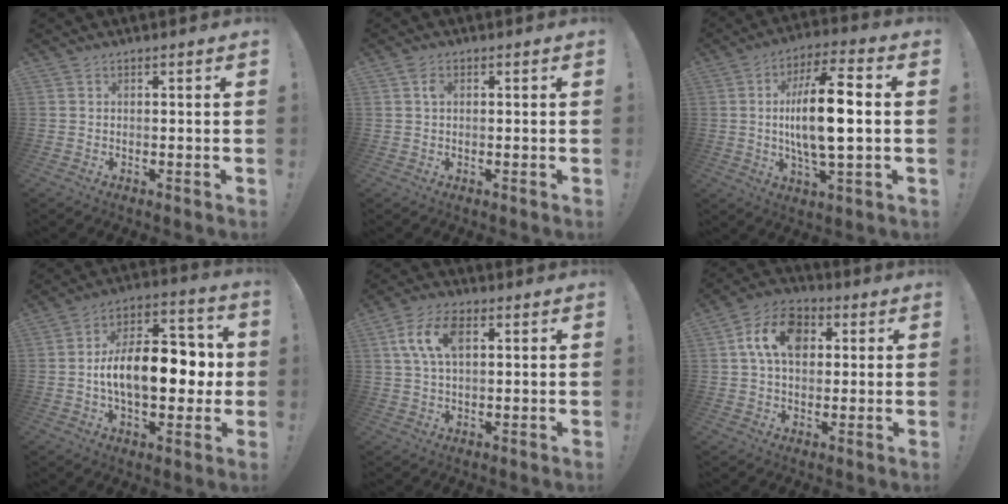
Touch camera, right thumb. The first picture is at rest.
{"total": 1.9, "force": [0.6, 1.1, 1.5], "torque": [-0.032, 0.004, 0.010]}
{"total": 16.4, "force": [0.3, 5.1, 15.5], "torque": [-0.283, -0.003, -0.013]}
{"total": 18.0, "force": [-1.3, 9.8, 15.0], "torque": [-0.240, 0.014, -0.021]}
{"total": 10.3, "force": [3.2, 5.8, 7.9], "torque": [-0.147, 0.007, 0.057]}
{"total": 13.1, "force": [3.8, 9.1, 8.5], "torque": [-0.130, 0.009, 0.073]}